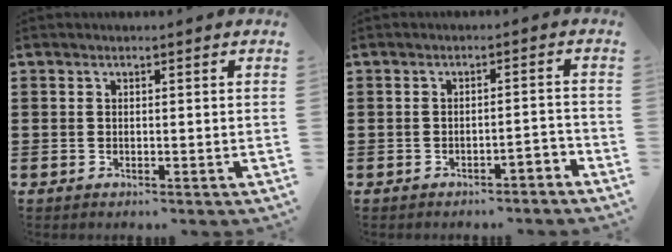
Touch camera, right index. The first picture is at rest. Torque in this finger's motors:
{"motor_torque": [0.04, -0.02, 0.04, 0.01]}